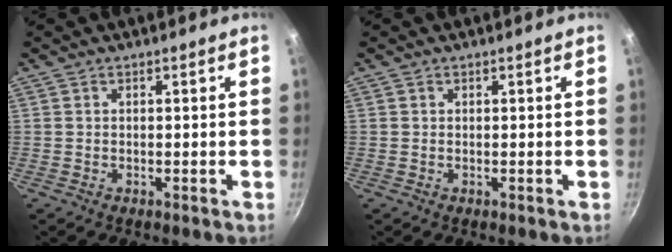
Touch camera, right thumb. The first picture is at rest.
{"total": 0.0}